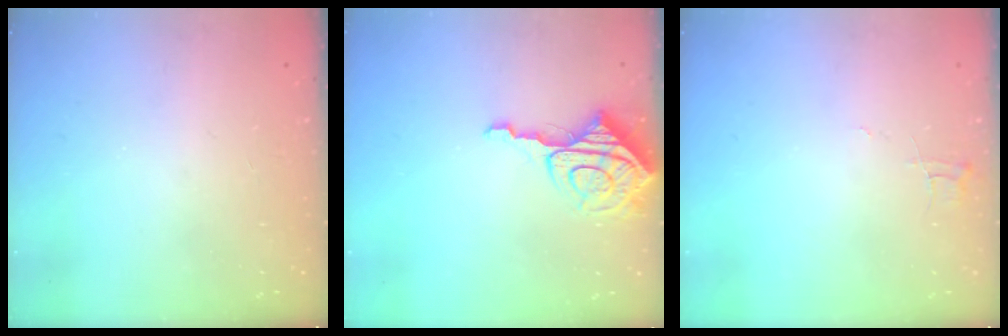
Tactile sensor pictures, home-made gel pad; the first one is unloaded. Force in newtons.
{"total": 10.6, "press": 10.5, "slide": 1.1}
{"total": 3.5, "press": 3.5, "slide": 0.2}